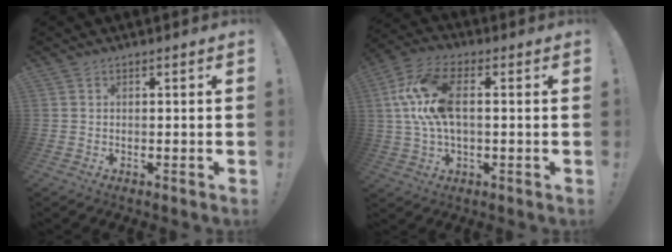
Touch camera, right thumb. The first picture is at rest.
{"total": 14.5, "force": [2.0, 7.5, 12.2], "torque": [-0.246, 0.003, 0.035]}